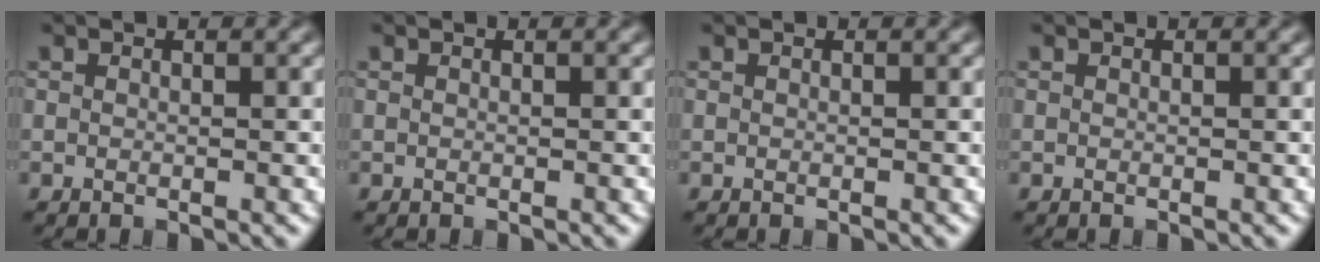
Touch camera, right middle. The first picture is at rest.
{"total": 0.0}
{"total": 0.0}
{"total": 0.0}